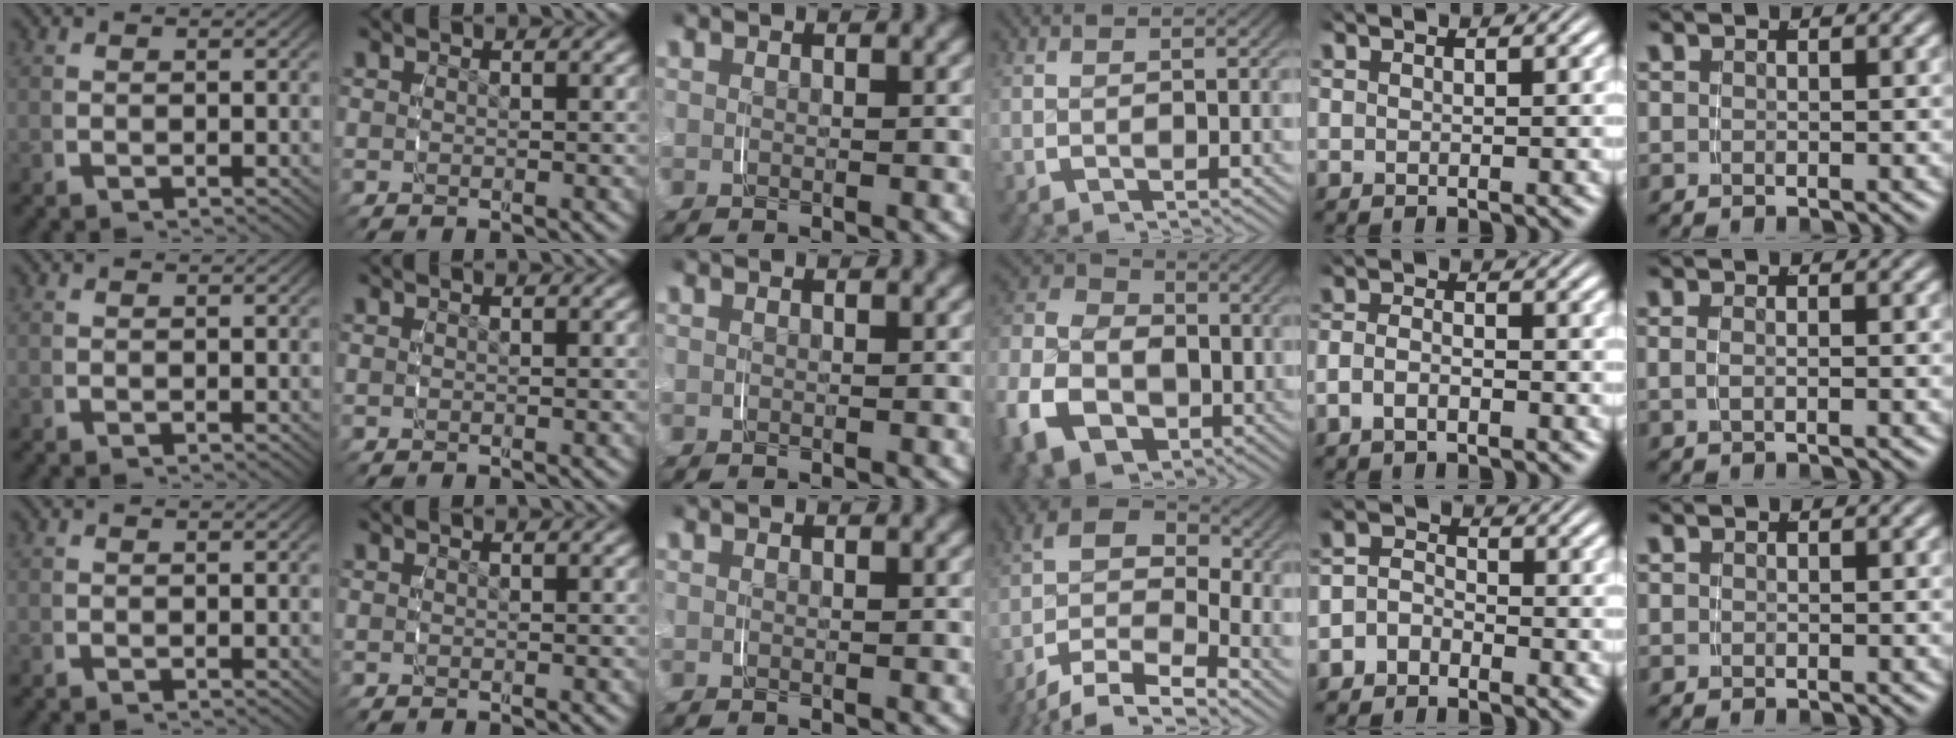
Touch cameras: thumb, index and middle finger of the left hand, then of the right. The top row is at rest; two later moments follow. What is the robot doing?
{"motion": "grasp_and_lifting", "object": "jacket"}